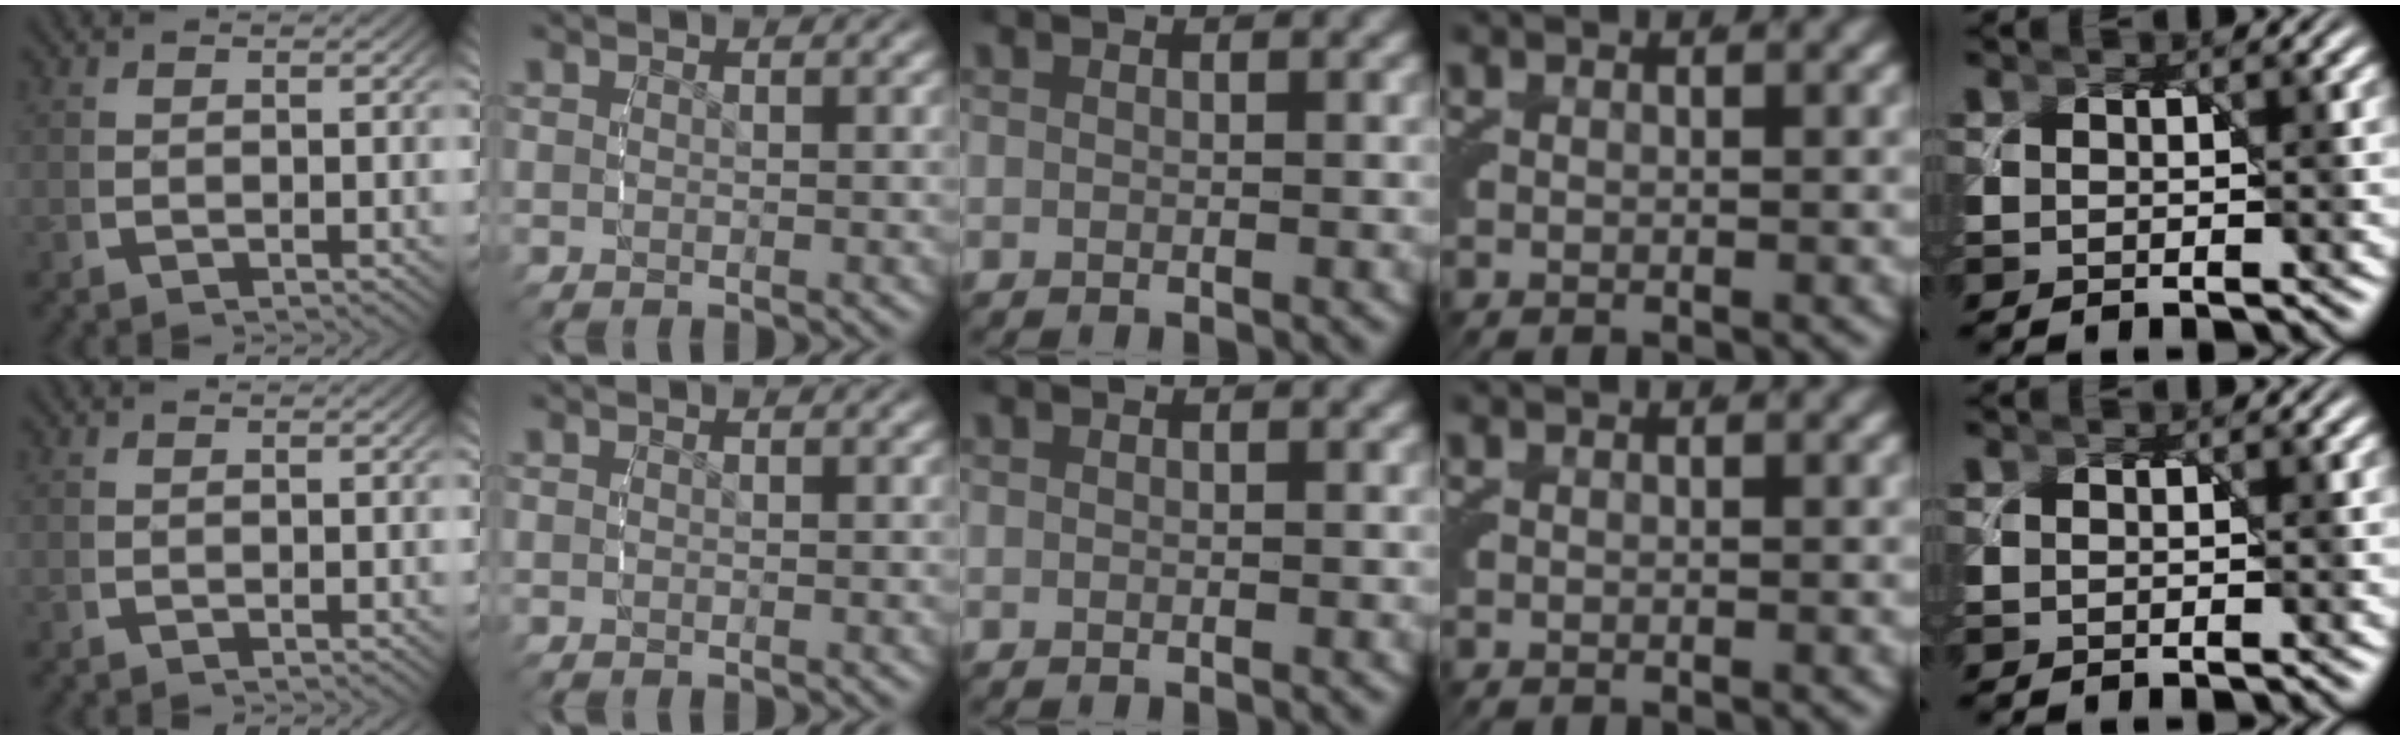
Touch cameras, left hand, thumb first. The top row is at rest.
{}